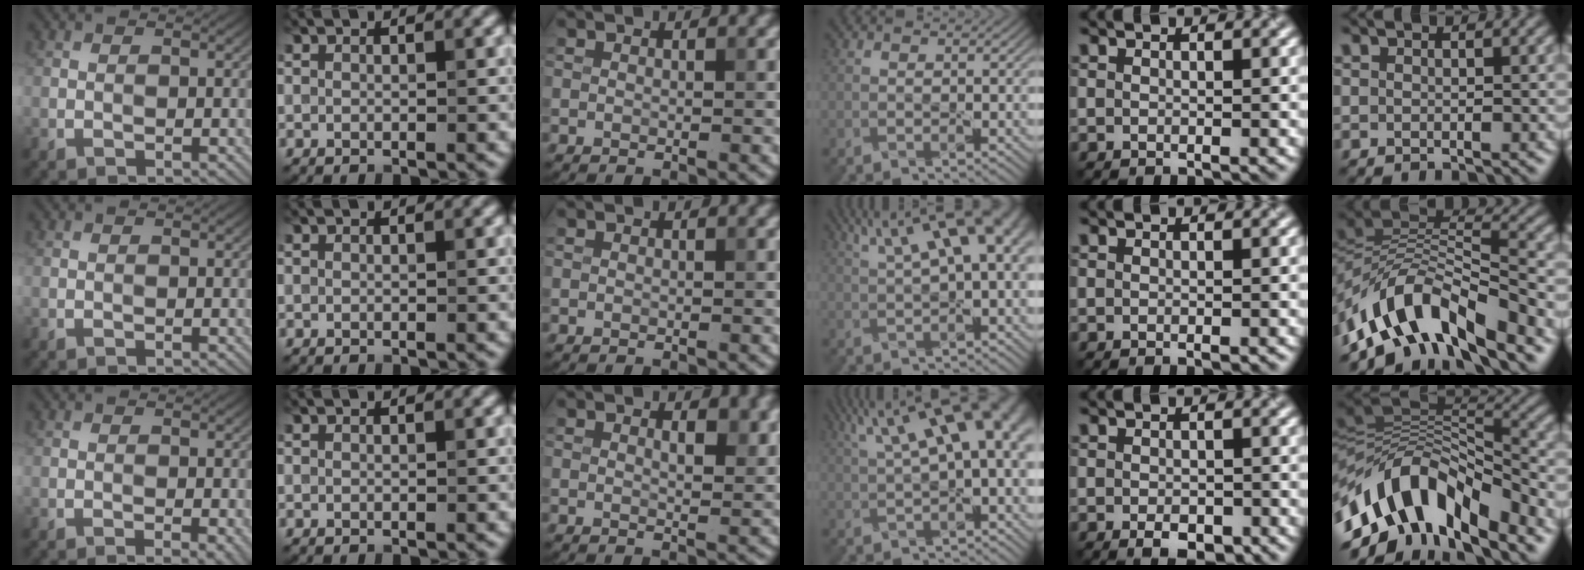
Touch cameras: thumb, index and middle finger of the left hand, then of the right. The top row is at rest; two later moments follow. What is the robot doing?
{"motion": "pour", "object": "sugar"}